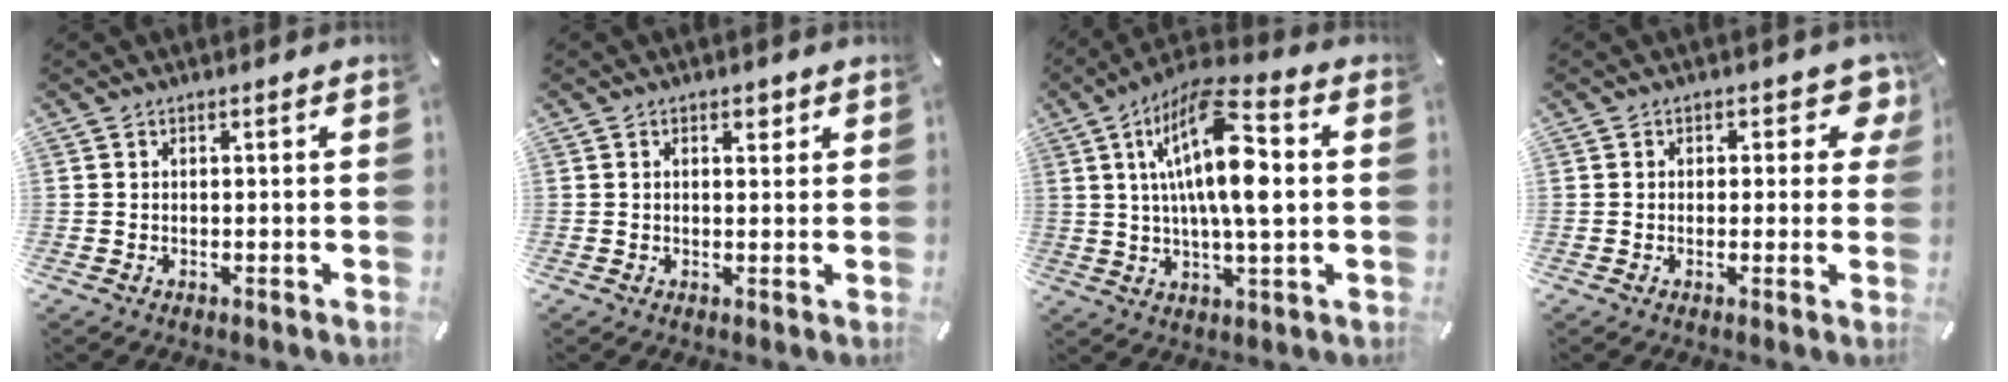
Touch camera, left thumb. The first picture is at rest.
{"total": 1.8, "force": [1.0, 1.2, 1.0], "torque": [-0.007, -0.001, 0.013]}
{"total": 17.4, "force": [3.7, 5.6, 16.0], "torque": [-0.307, -0.002, 0.053]}
{"total": 4.7, "force": [1.9, 3.3, 2.8], "torque": [-0.011, -0.010, 0.025]}